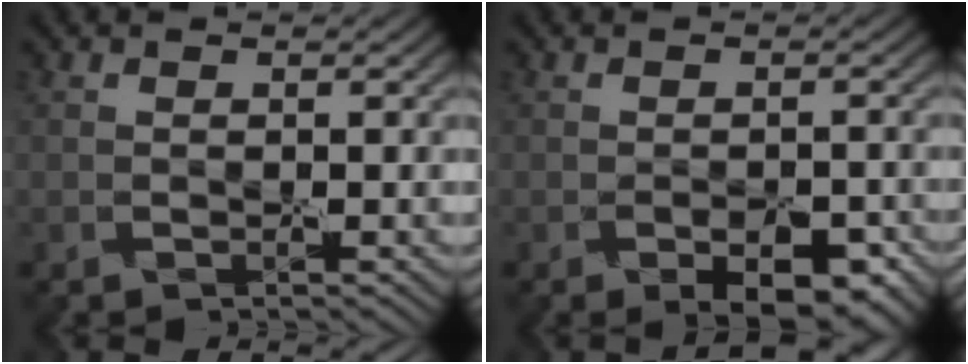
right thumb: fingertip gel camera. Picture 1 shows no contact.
{"total": 4.5, "force": [-2.5, 2.1, 3.0], "torque": [-0.038, -0.008, -0.023]}